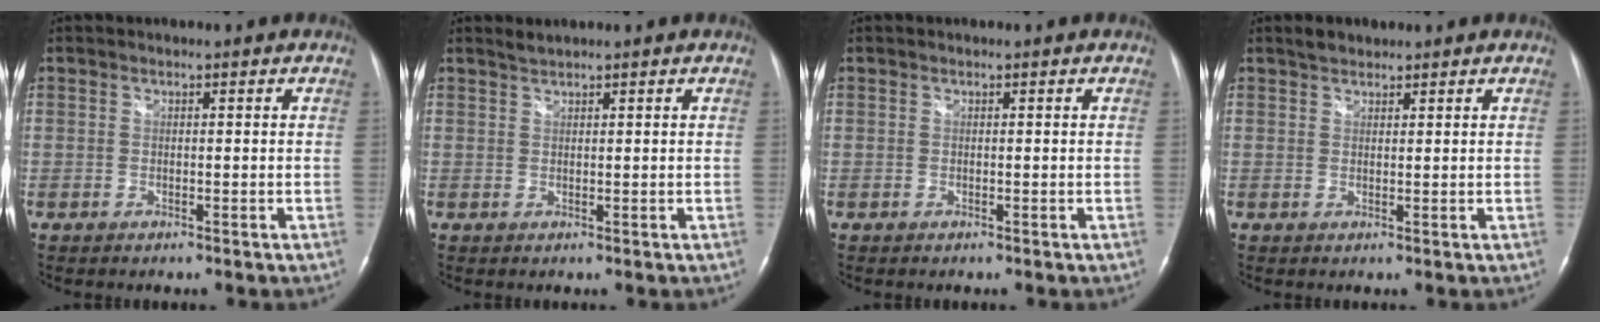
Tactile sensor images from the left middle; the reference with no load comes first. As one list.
[{"total": 1.0, "force": [0.9, -0.3, 0.0], "torque": [-0.005, 0.002, 0.023]}, {"total": 0.0}, {"total": 1.9, "force": [1.6, 0.8, 0.5], "torque": [-0.014, 0.006, 0.028]}]